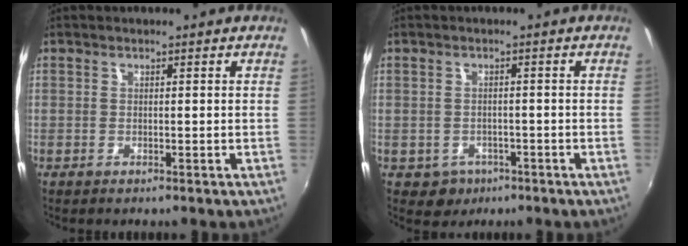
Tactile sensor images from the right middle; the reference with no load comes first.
{"total": 3.5, "force": [-1.6, 3.0, 0.8], "torque": [-0.027, -0.001, -0.017]}